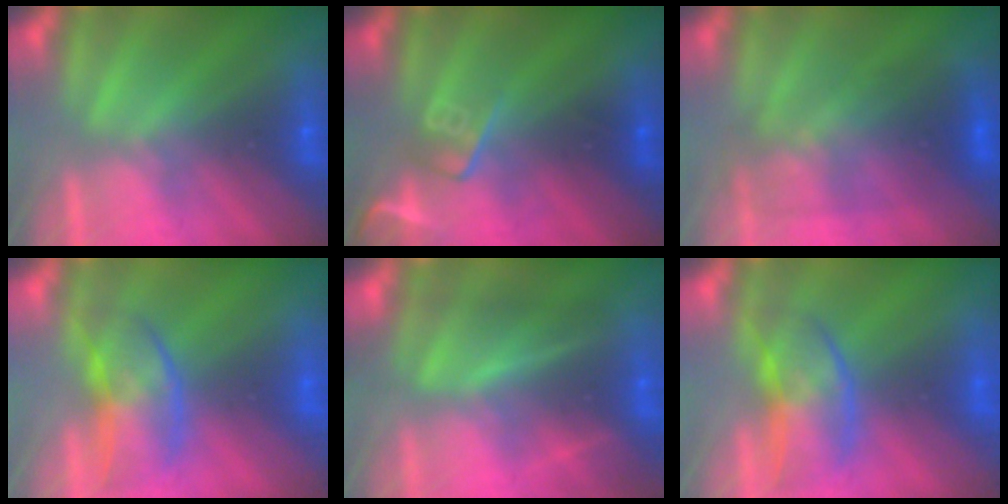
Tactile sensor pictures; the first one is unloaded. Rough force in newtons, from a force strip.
{"total": 2.7}
{"total": 2.9}
{"total": 2.7}
{"total": 4.1}
{"total": 2.7}